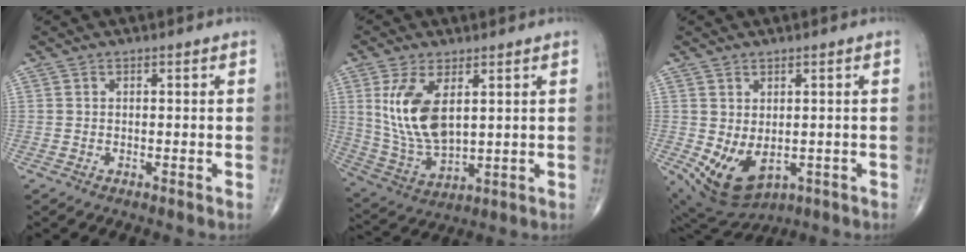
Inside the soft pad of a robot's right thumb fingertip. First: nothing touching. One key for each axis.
{"total": 12.7, "fx": 3.6, "fy": 6.2, "fz": 10.5, "tx": -0.208, "ty": -0.019, "tz": 0.087}
{"total": 9.0, "fx": -1.3, "fy": 5.7, "fz": 6.9, "tx": -0.109, "ty": -0.007, "tz": 0.003}